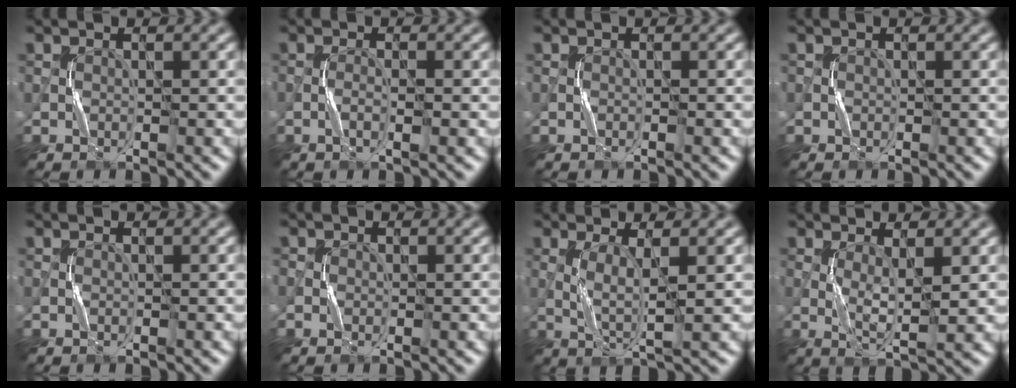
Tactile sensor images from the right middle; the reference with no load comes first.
{"total": 1.3, "force": [-0.4, 0.1, 1.2], "torque": [-0.025, 0.002, -0.011]}
{"total": 0.0}
{"total": 0.5, "force": [-0.1, 0.5, -0.1], "torque": [0.007, -0.002, -0.005]}
{"total": 0.0}
{"total": 0.7, "force": [-0.1, 0.7, 0.0], "torque": [0.005, -0.005, -0.004]}
{"total": 3.0, "force": [0.6, 0.4, 2.9], "torque": [-0.062, -0.002, 0.015]}
{"total": 3.0, "force": [0.9, 0.5, 2.8], "torque": [-0.054, -0.010, 0.020]}